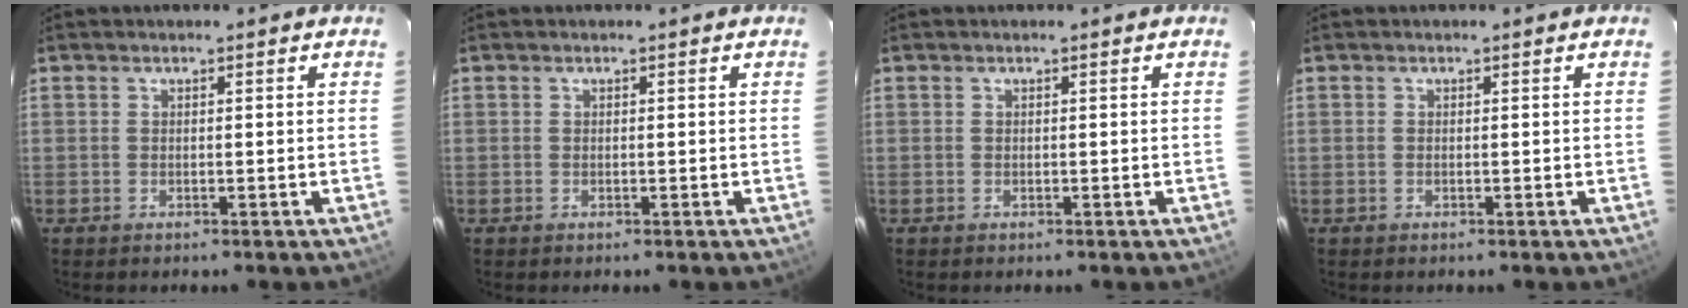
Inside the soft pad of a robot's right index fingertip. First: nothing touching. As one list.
[{"total": 0.0}, {"total": 0.0}, {"total": 0.0}]